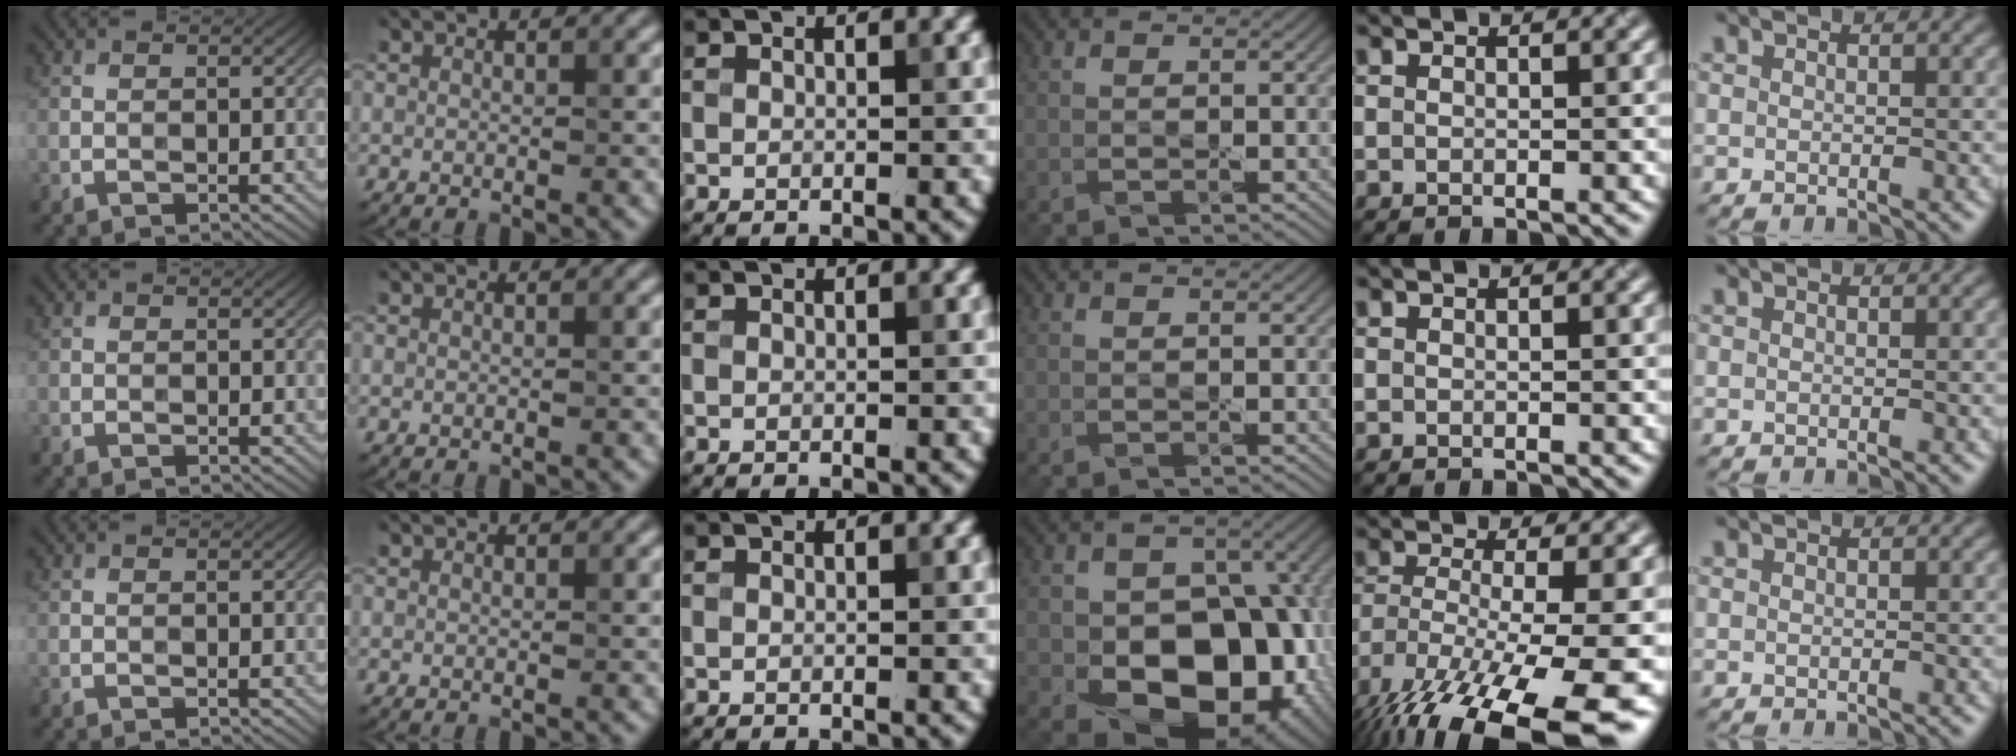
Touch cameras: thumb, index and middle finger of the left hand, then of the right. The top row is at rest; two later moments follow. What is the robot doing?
{"motion": "peel", "object": "envelope seal"}